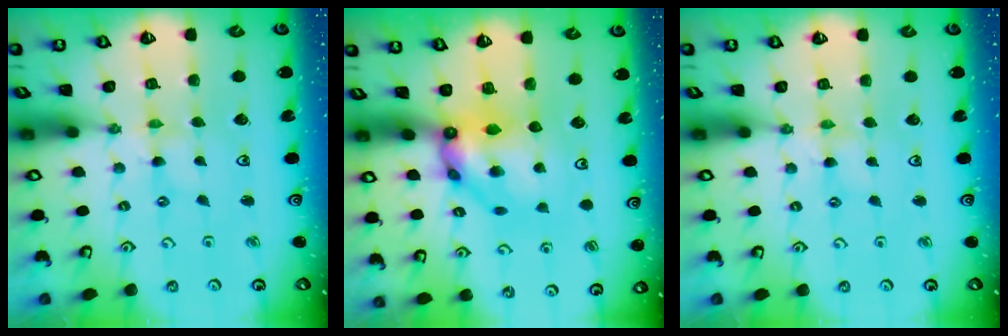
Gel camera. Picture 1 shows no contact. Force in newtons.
{"total": 9.0, "press": 9.0, "slide": 0.6}
{"total": 2.8, "press": 2.8, "slide": 0.4}